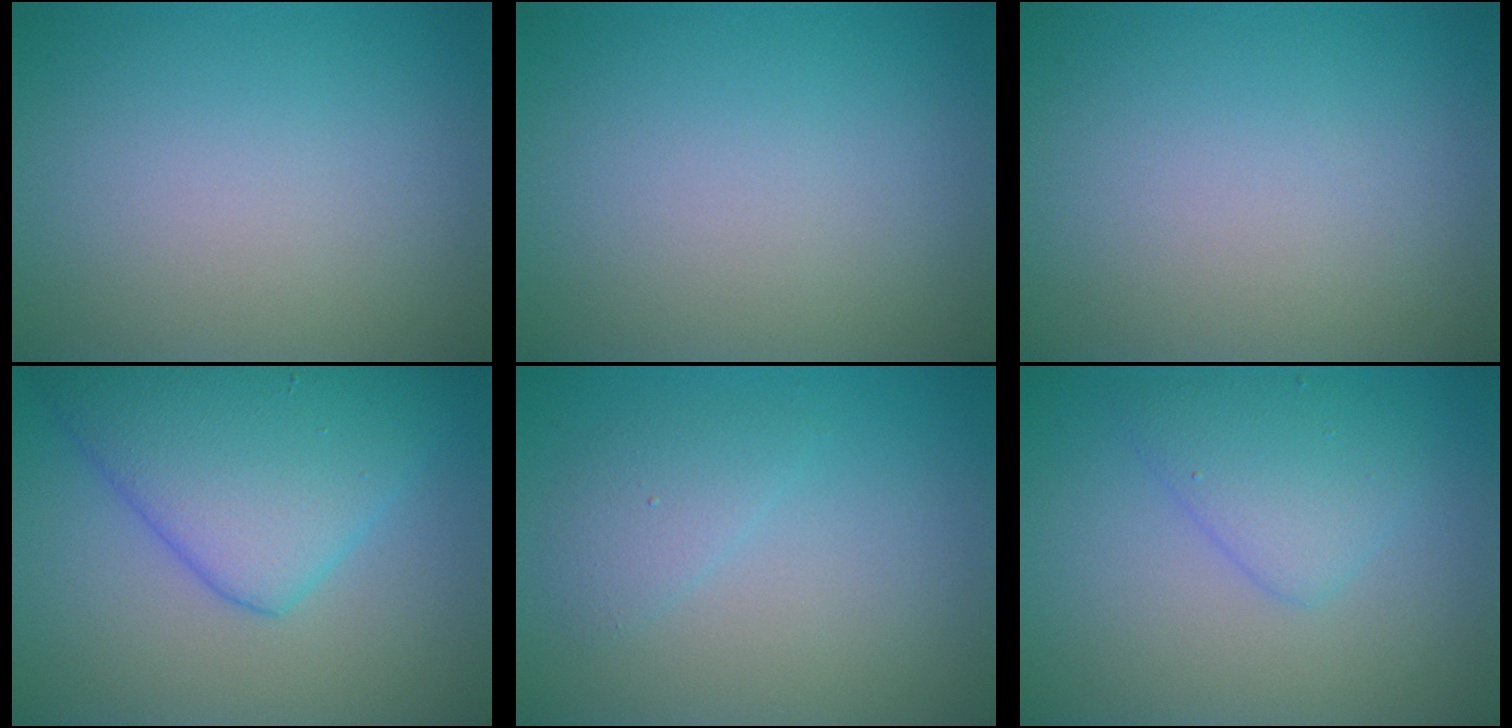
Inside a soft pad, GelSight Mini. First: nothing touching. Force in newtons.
{"total": 0.0}
{"total": 0.0}
{"total": 7.5, "press": 7.5, "slide": 0.2}
{"total": 1.7, "press": 1.7, "slide": 0.2}
{"total": 3.0, "press": 3.0, "slide": 0.2}